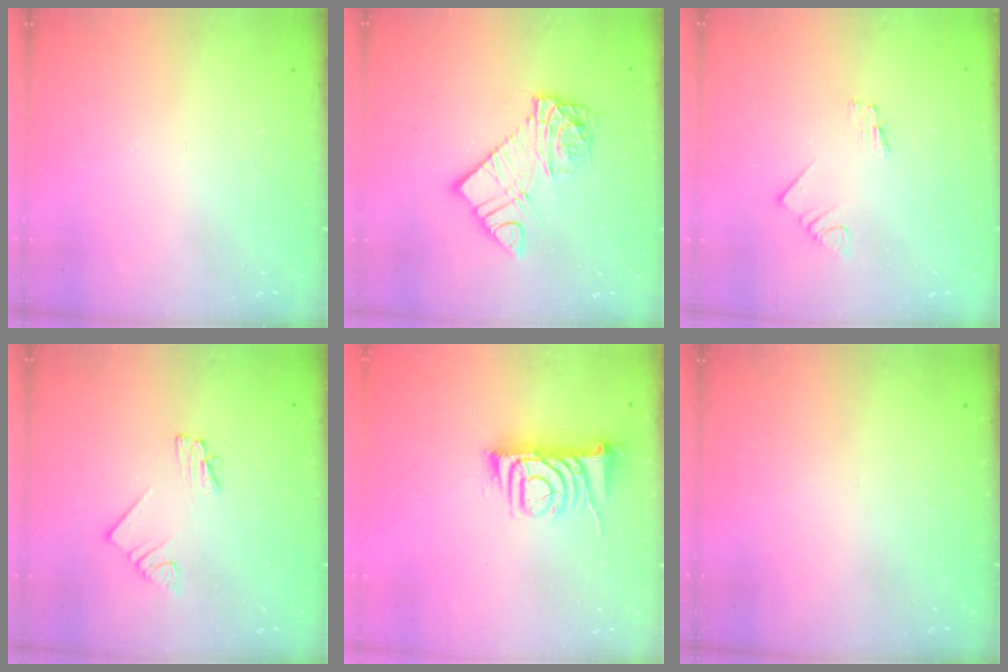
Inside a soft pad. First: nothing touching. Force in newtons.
{"total": 11.0, "press": 10.9, "slide": 1.0}
{"total": 1.2, "press": 1.2, "slide": 0.1}
{"total": 2.3, "press": 2.3, "slide": 0.1}
{"total": 8.1, "press": 8.1, "slide": 0.6}
{"total": 0.0}